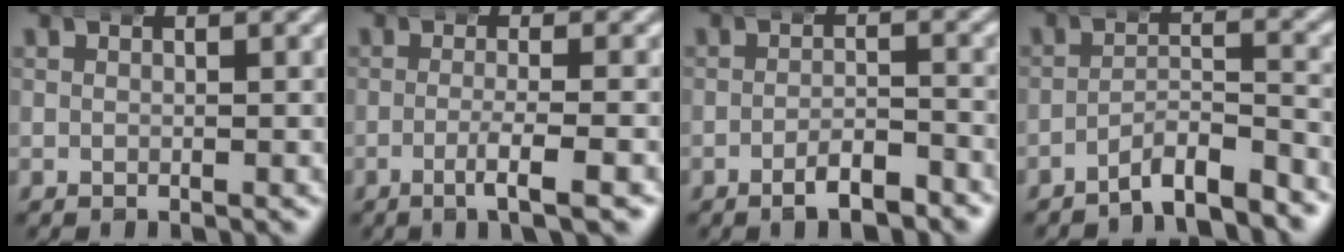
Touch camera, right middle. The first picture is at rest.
{"total": 4.0, "force": [-2.0, 0.1, 3.4], "torque": [-0.064, -0.009, -0.032]}
{"total": 3.9, "force": [-3.3, 0.9, 1.8], "torque": [-0.027, -0.007, -0.057]}
{"total": 5.8, "force": [-5.4, 1.3, 1.8], "torque": [-0.012, -0.007, -0.088]}